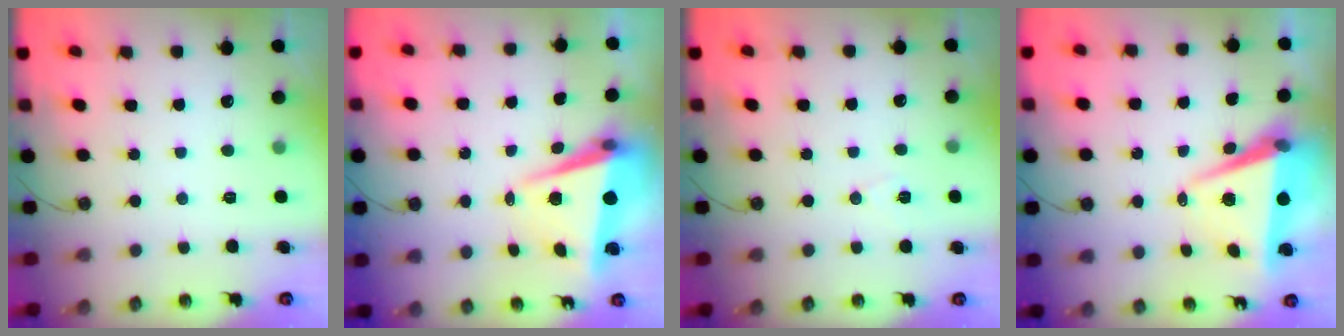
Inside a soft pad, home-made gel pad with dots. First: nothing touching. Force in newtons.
{"total": 6.5, "press": 6.2, "slide": 1.9}
{"total": 6.7, "press": 4.9, "slide": 4.4}
{"total": 7.8, "press": 6.6, "slide": 4.1}